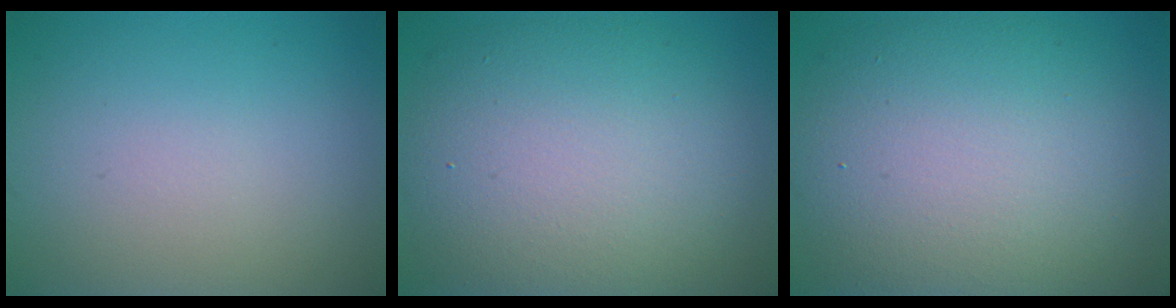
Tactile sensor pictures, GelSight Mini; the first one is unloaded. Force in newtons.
{"total": 11.1, "press": 11.0, "slide": 0.6}
{"total": 12.1, "press": 12.1, "slide": 0.6}